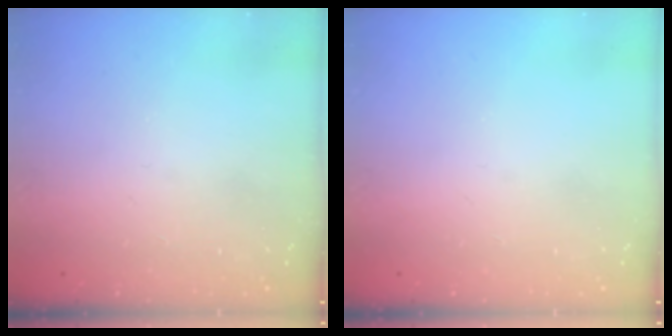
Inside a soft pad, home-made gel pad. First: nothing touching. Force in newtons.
{"total": 0.0}